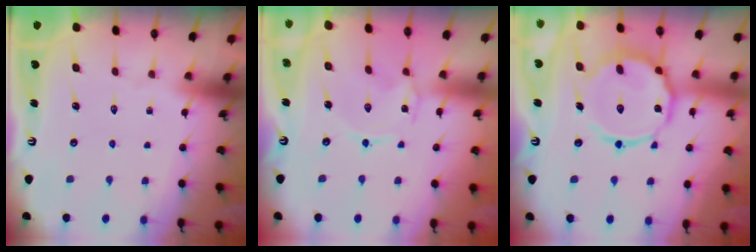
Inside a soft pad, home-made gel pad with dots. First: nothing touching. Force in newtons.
{"total": 1.1, "press": 1.1, "slide": 0.2}
{"total": 15.2, "press": 15.2, "slide": 1.3}